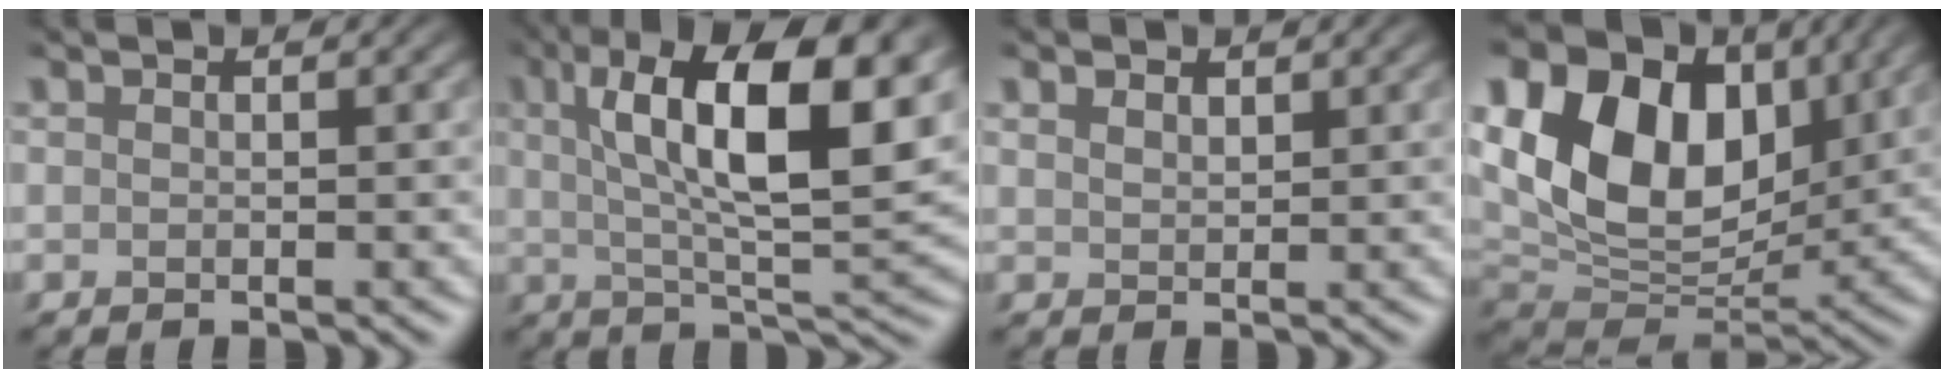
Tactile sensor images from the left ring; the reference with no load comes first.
{"total": 12.9, "force": [4.1, 4.0, 11.6], "torque": [-0.172, 0.006, 0.064]}
{"total": 1.1, "force": [0.9, 0.5, 0.2], "torque": [-0.013, -0.001, 0.021]}
{"total": 14.3, "force": [5.3, 9.4, 9.4], "torque": [-0.189, 0.022, 0.093]}